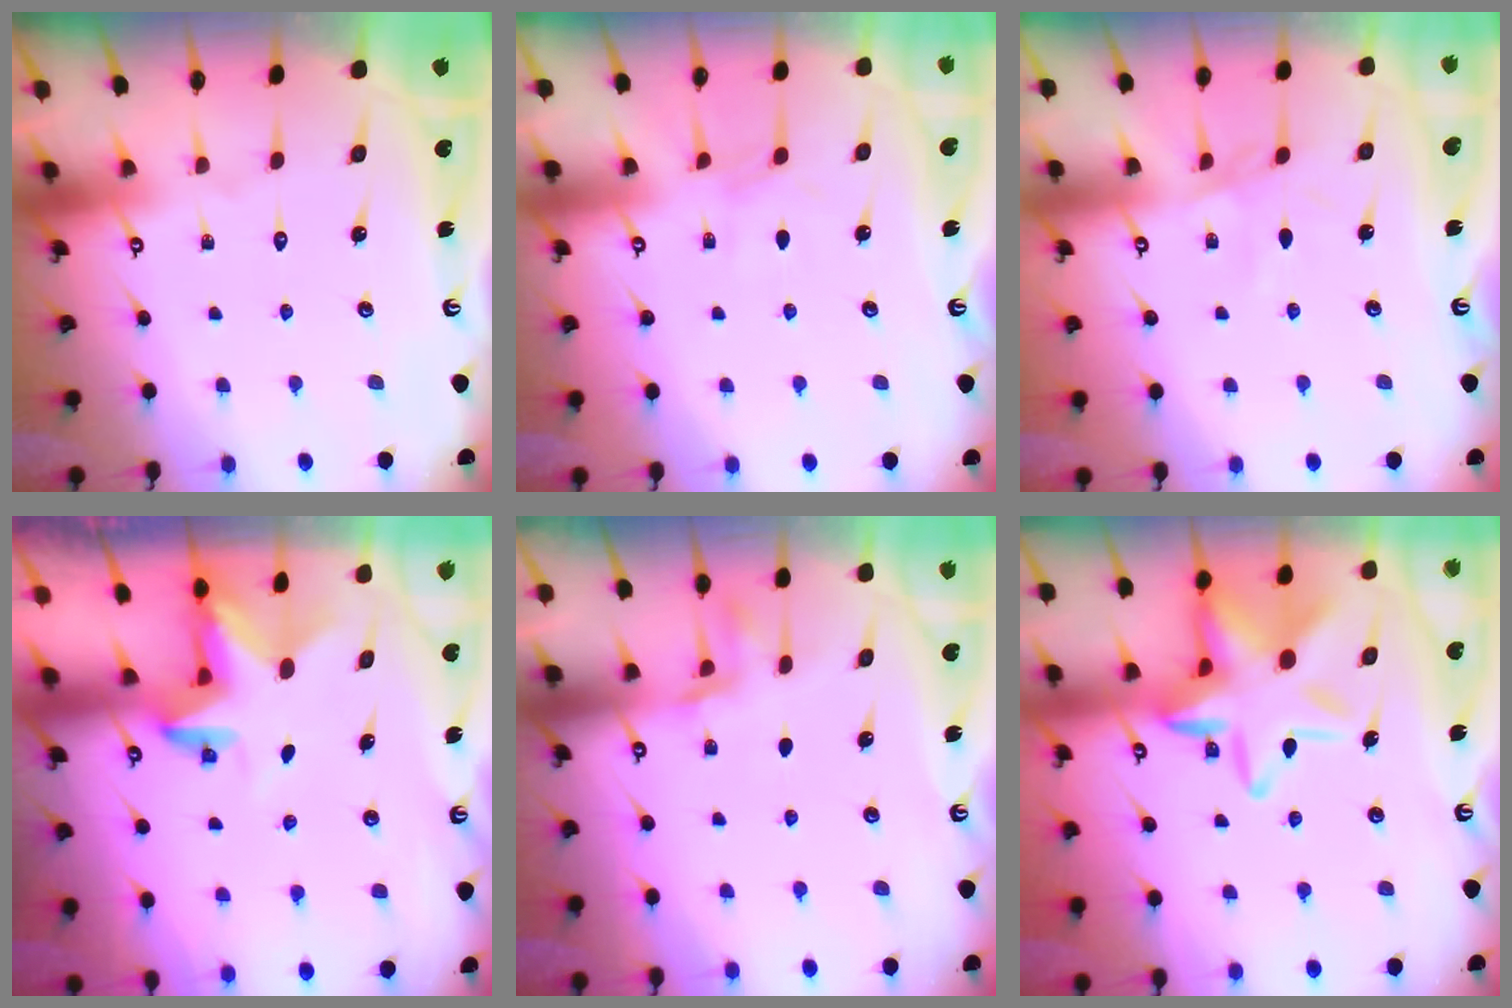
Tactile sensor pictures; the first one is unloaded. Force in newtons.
{"total": 4.6, "press": 4.6, "slide": 0.3}
{"total": 2.9, "press": 2.8, "slide": 0.5}
{"total": 2.8, "press": 2.8, "slide": 0.2}
{"total": 2.9, "press": 2.8, "slide": 1.0}
{"total": 16.4, "press": 16.3, "slide": 1.8}